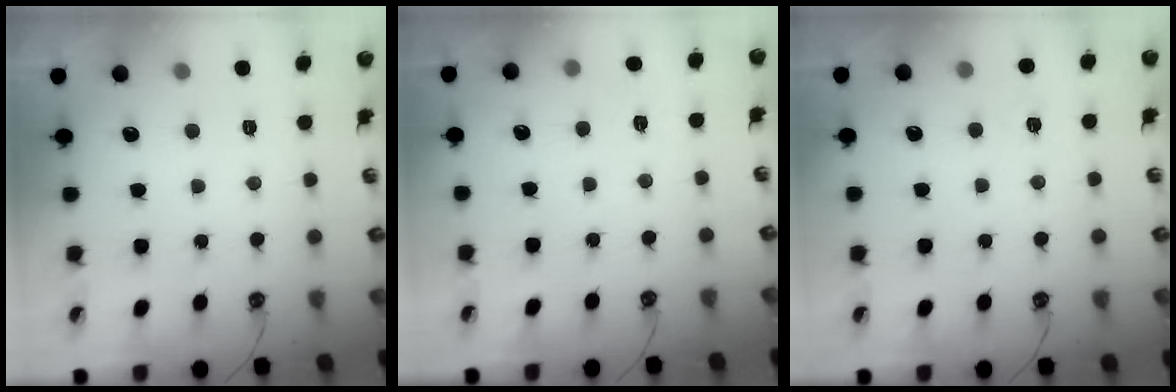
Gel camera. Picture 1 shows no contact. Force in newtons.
{"total": 4.4, "press": 4.4, "slide": 0.5}
{"total": 5.1, "press": 5.1, "slide": 0.4}